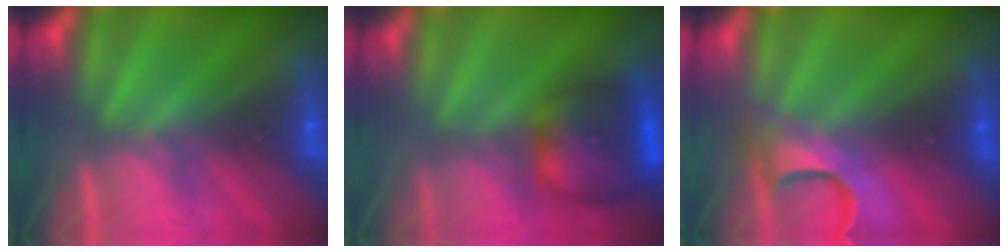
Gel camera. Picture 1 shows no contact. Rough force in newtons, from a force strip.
{"total": 9.2}
{"total": 4.6}